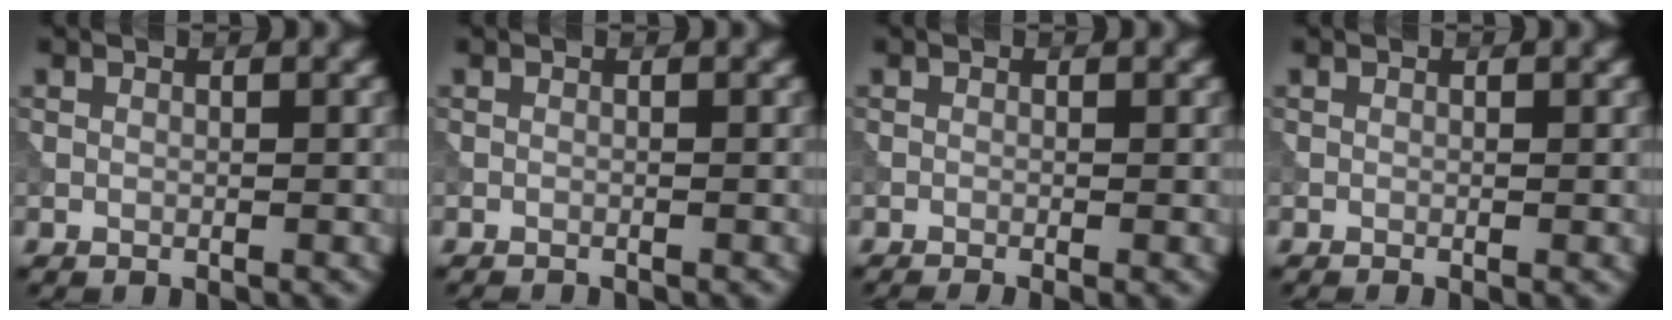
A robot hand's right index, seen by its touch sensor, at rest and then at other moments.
{"total": 1.0, "force": [-1.0, 0.2, 0.2], "torque": [0.004, -0.003, -0.017]}
{"total": 1.7, "force": [-0.8, 0.5, 1.4], "torque": [-0.012, -0.009, -0.015]}
{"total": 0.7, "force": [-0.2, 0.3, 0.7], "torque": [-0.006, -0.006, -0.007]}